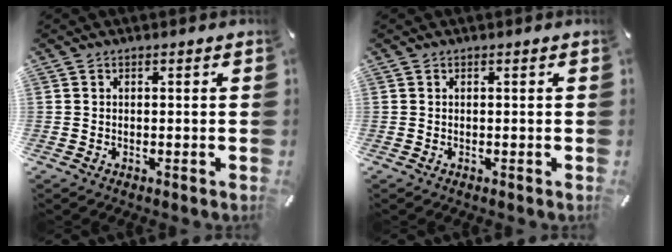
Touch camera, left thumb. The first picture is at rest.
{"total": 0.0}